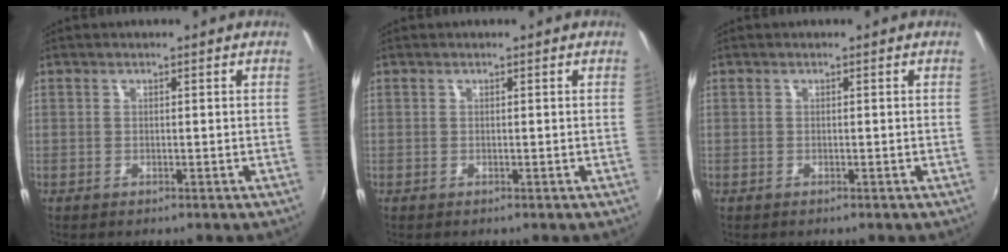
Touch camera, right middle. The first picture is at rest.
{"total": 0.0}
{"total": 0.0}